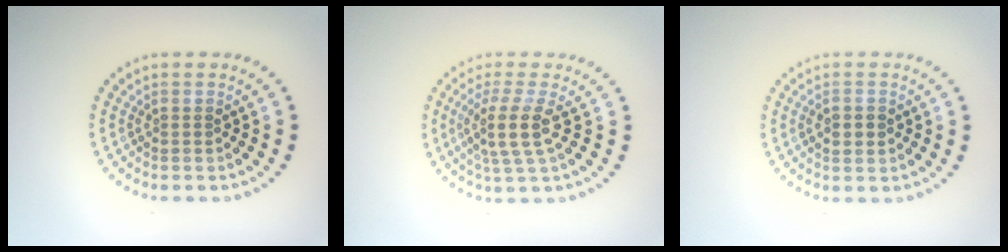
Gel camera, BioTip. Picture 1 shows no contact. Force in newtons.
{"total": 3.4, "press": 2.8, "slide": 2.1}
{"total": 2.3, "press": 2.3, "slide": 0.0}